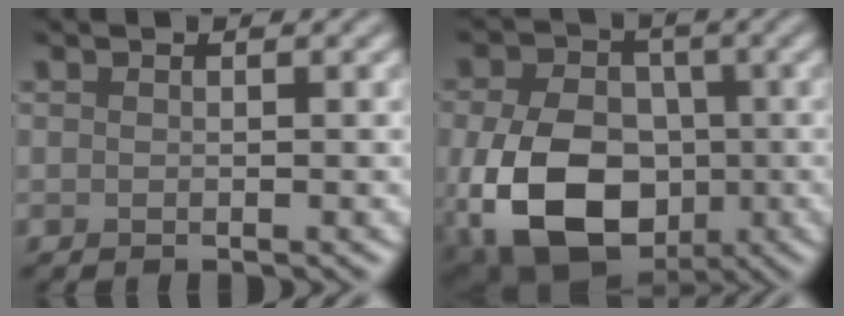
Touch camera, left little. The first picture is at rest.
{"total": 13.7, "force": [-3.4, 9.7, 9.1], "torque": [-0.168, -0.032, -0.055]}